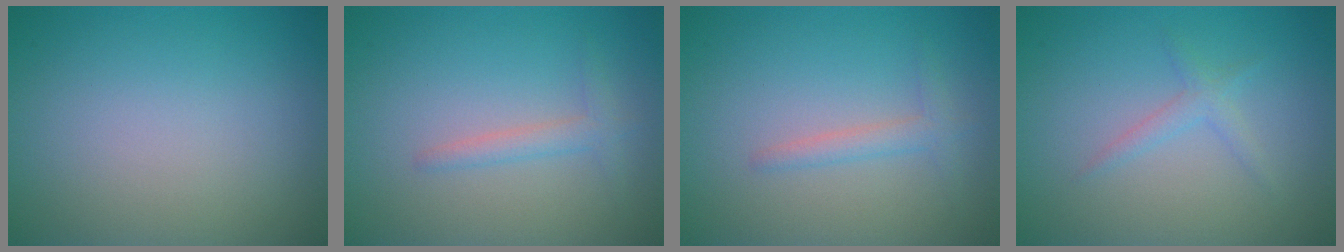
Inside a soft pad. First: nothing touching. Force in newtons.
{"total": 1.6, "press": 1.6, "slide": 0.1}
{"total": 1.6, "press": 1.6, "slide": 0.1}
{"total": 1.3, "press": 1.3, "slide": 0.1}